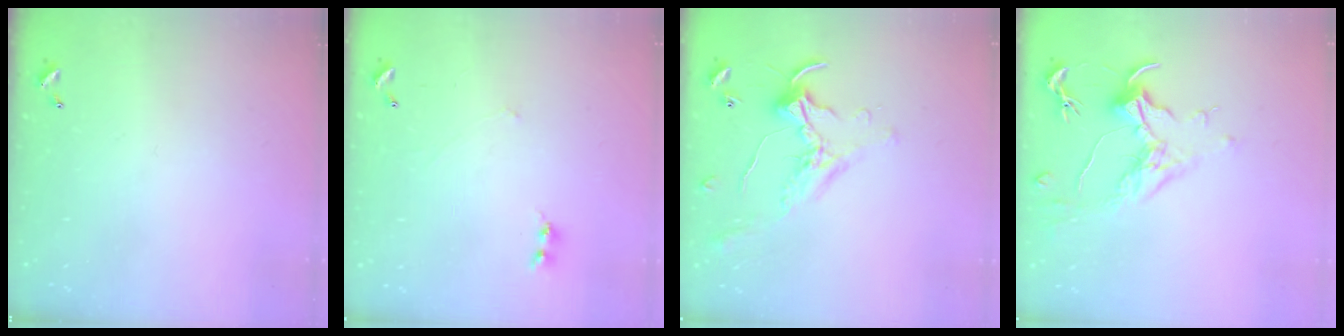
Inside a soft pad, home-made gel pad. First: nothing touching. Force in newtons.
{"total": 1.6, "press": 1.5, "slide": 0.5}
{"total": 0.8, "press": 0.8, "slide": 0.2}
{"total": 1.6, "press": 1.4, "slide": 0.7}